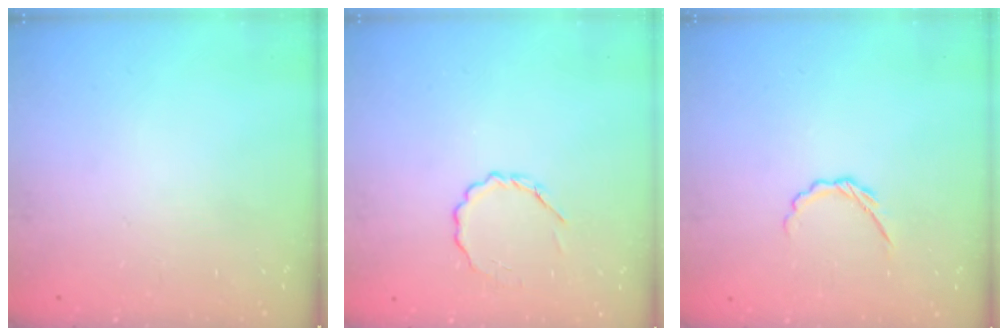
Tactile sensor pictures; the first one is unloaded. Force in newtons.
{"total": 3.6, "press": 3.4, "slide": 1.3}
{"total": 3.2, "press": 3.0, "slide": 1.0}